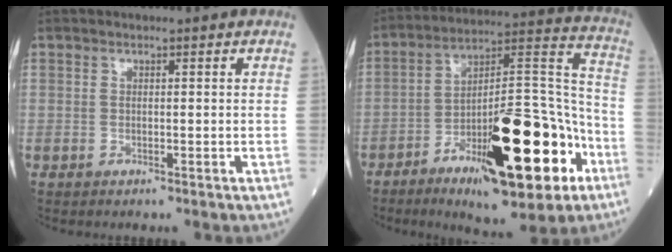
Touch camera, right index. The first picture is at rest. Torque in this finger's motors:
{"motor_torque": [1.52, -0.62, 1.05, 0.21]}